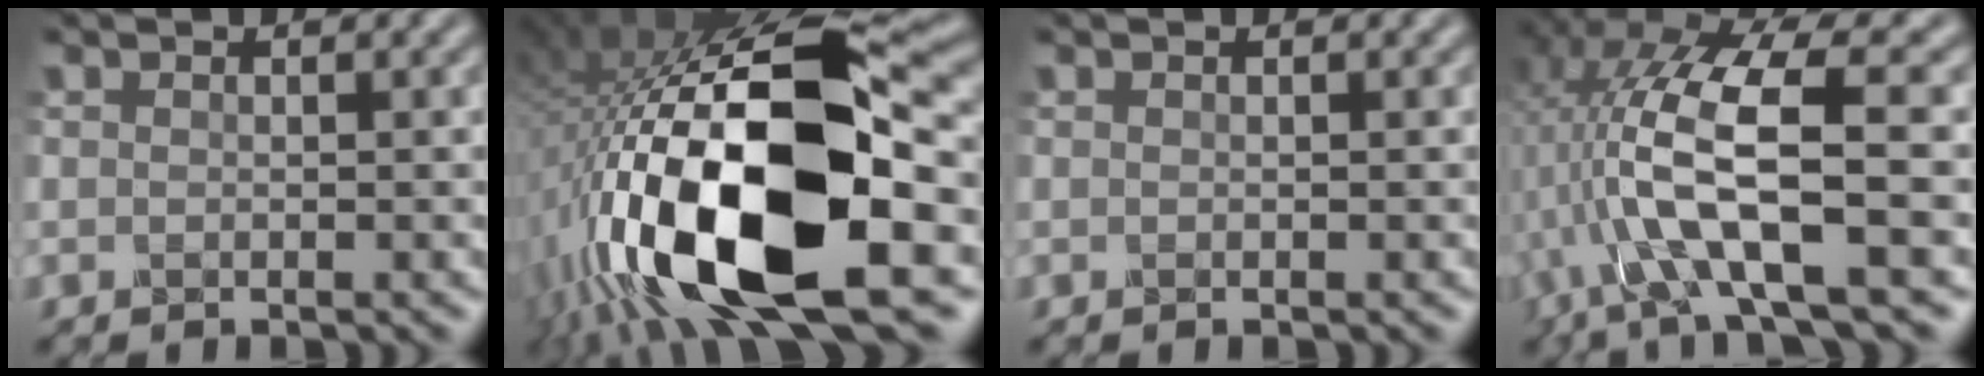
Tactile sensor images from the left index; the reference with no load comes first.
{"total": 20.5, "force": [-4.5, 8.7, 18.0], "torque": [-0.358, 0.001, -0.074]}
{"total": 0.0}
{"total": 10.0, "force": [0.3, 3.2, 9.5], "torque": [-0.190, 0.004, 0.010]}